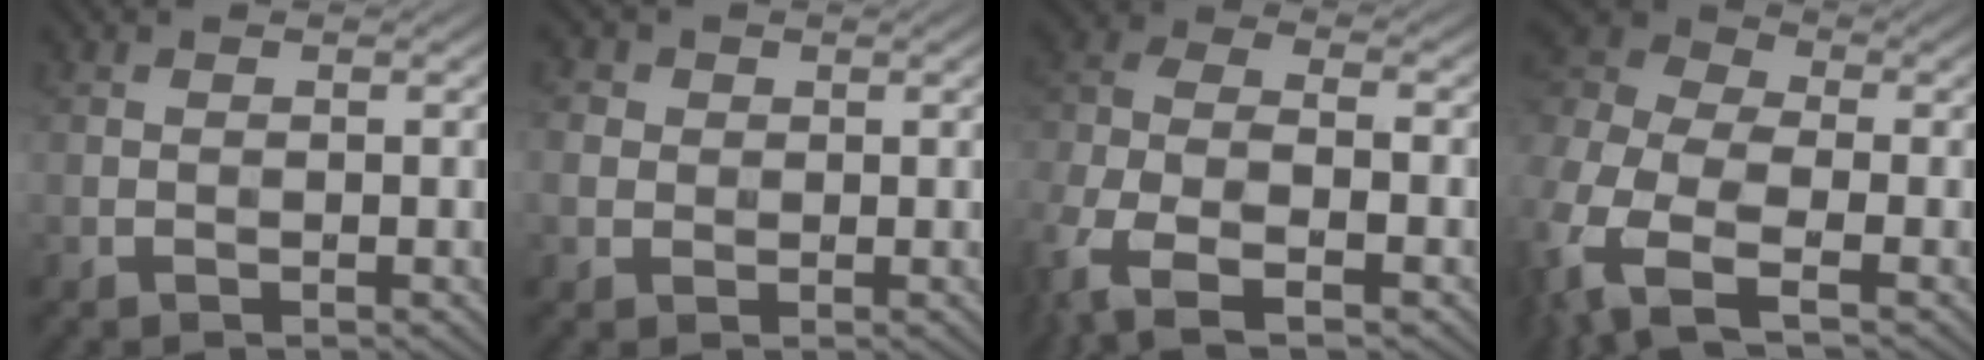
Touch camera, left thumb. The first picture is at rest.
{"total": 2.5, "force": [0.3, 2.4, 0.6], "torque": [-0.027, 0.002, 0.003]}
{"total": 9.0, "force": [-4.9, 4.1, 6.3], "torque": [-0.145, -0.013, -0.109]}
{"total": 11.6, "force": [-3.5, 7.2, 8.3], "torque": [-0.229, -0.006, -0.078]}